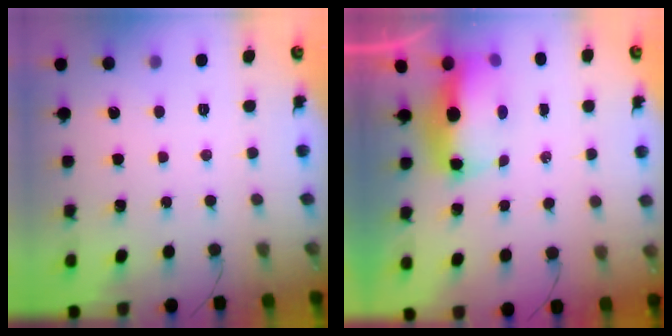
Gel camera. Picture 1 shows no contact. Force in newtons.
{"total": 10.1, "press": 9.8, "slide": 2.2}